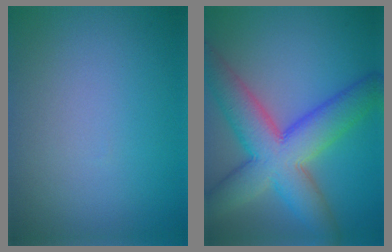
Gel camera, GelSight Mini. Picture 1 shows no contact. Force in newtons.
{"total": 9.7, "press": 9.7, "slide": 0.4}